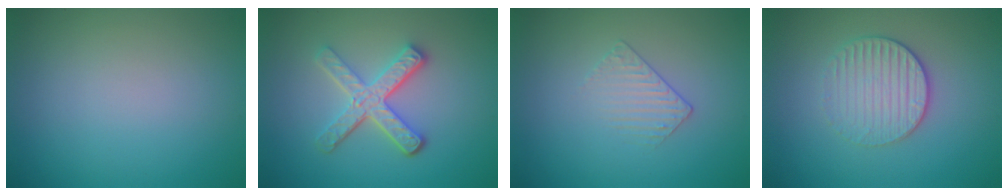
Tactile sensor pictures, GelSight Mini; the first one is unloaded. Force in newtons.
{"total": 4.2, "press": 3.4, "slide": 2.6}
{"total": 1.3, "press": 0.6, "slide": 1.1}
{"total": 3.1, "press": 2.8, "slide": 1.2}